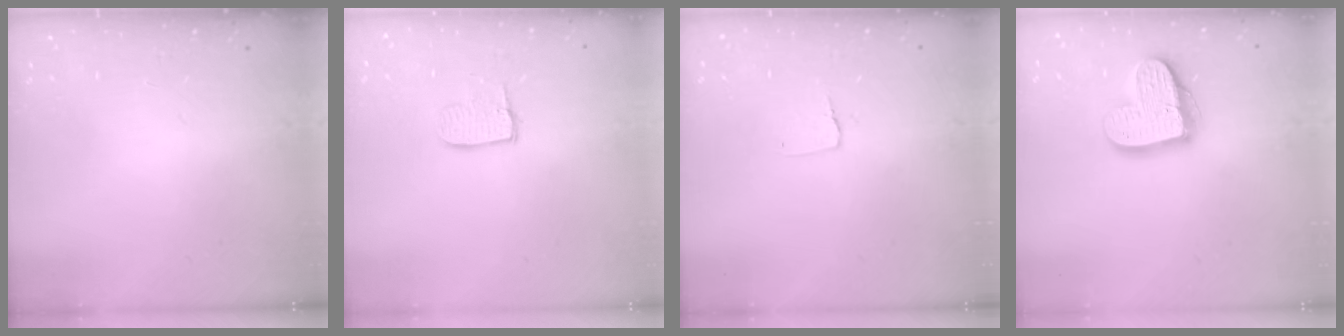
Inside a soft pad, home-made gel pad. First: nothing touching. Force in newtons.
{"total": 7.0, "press": 7.0, "slide": 0.3}
{"total": 3.2, "press": 3.2, "slide": 0.3}
{"total": 16.6, "press": 16.6, "slide": 1.4}